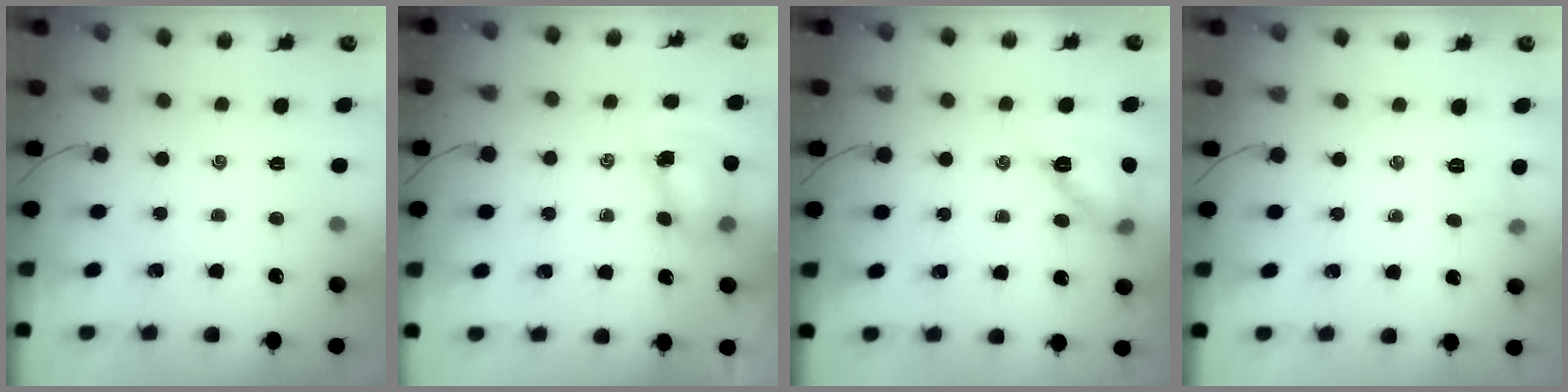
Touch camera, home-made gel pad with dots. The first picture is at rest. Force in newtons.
{"total": 7.9, "press": 7.8, "slide": 1.1}
{"total": 12.4, "press": 12.0, "slide": 3.1}
{"total": 4.0, "press": 3.8, "slide": 1.3}